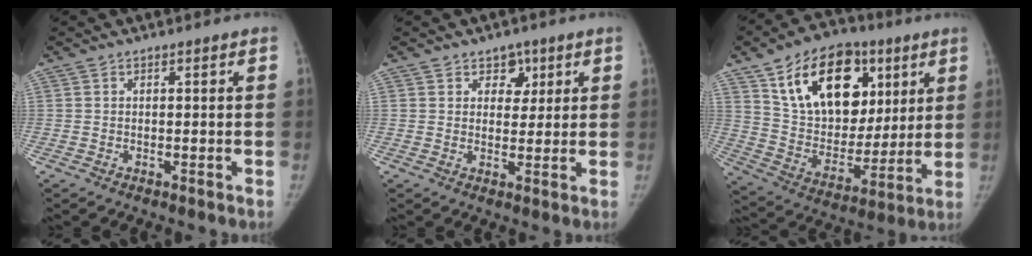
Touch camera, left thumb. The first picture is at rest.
{"total": 4.3, "force": [2.1, 3.3, 1.6], "torque": [0.013, -0.010, 0.029]}
{"total": 25.3, "force": [10.9, 16.4, 15.9], "torque": [-0.223, -0.014, 0.186]}